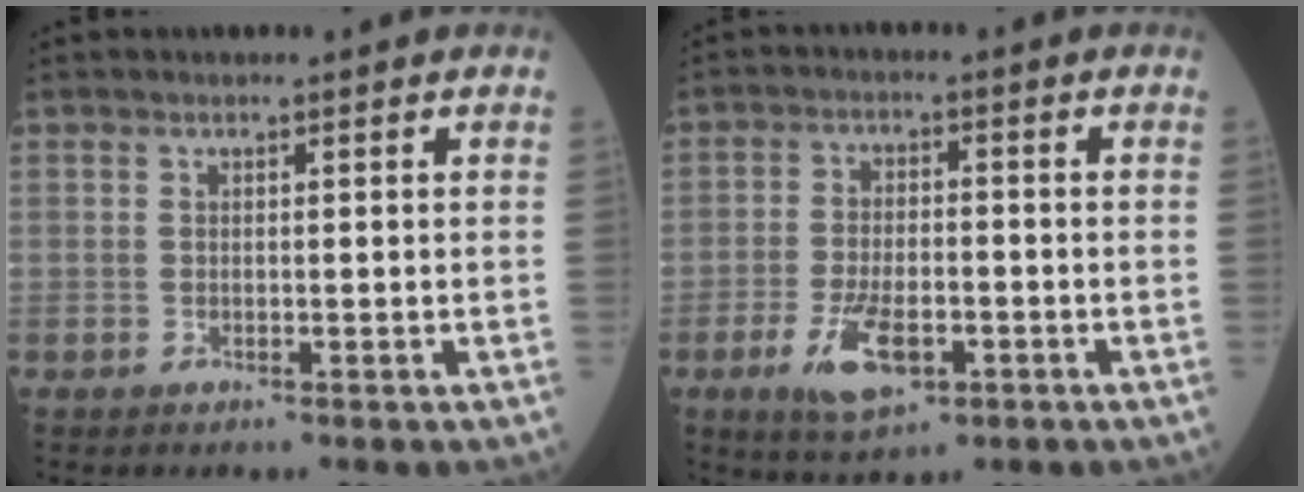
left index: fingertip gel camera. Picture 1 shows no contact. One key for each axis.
{"total": 8.0, "fx": -3.4, "fy": 3.3, "fz": 6.4, "tx": -0.128, "ty": -0.009, "tz": -0.057}